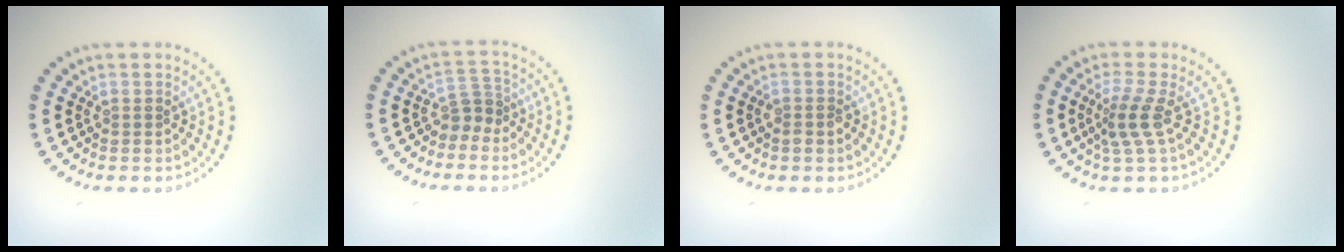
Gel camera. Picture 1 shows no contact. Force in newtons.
{"total": 2.0, "press": 1.5, "slide": 1.3}
{"total": 1.0, "press": 1.0, "slide": 0.2}
{"total": 2.6, "press": 1.9, "slide": 1.8}